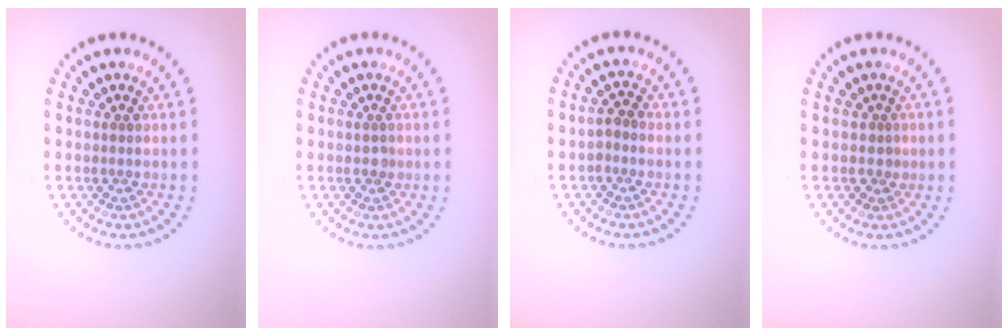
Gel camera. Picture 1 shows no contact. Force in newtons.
{"total": 0.6, "press": 0.5, "slide": 0.3}
{"total": 1.2, "press": 1.0, "slide": 0.5}
{"total": 0.5, "press": 0.3, "slide": 0.4}